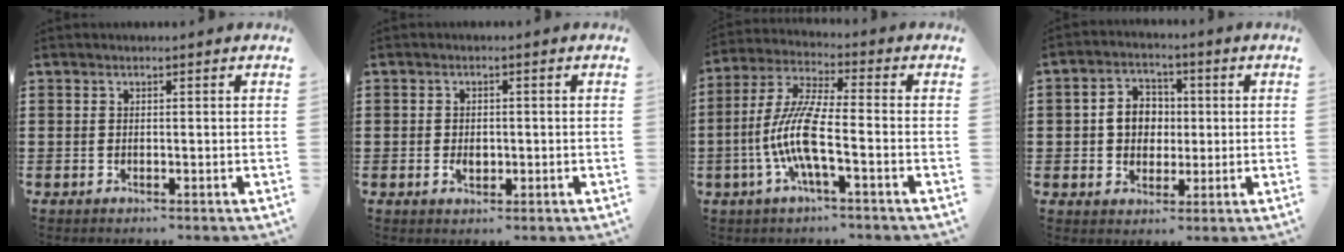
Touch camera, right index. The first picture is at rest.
{"total": 1.9, "force": [-0.3, 1.3, 1.4], "torque": [-0.026, 0.004, -0.006]}
{"total": 9.3, "force": [-2.9, 1.8, 8.6], "torque": [-0.201, -0.016, -0.065]}
{"total": 5.6, "force": [0.1, 5.0, 2.6], "torque": [-0.059, 0.014, -0.004]}